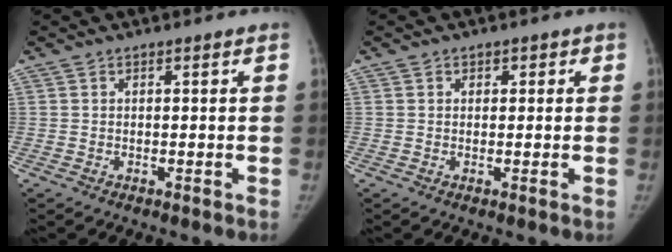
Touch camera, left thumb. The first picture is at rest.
{"total": 1.5, "force": [0.5, 1.3, 0.3], "torque": [0.018, 0.001, 0.001]}